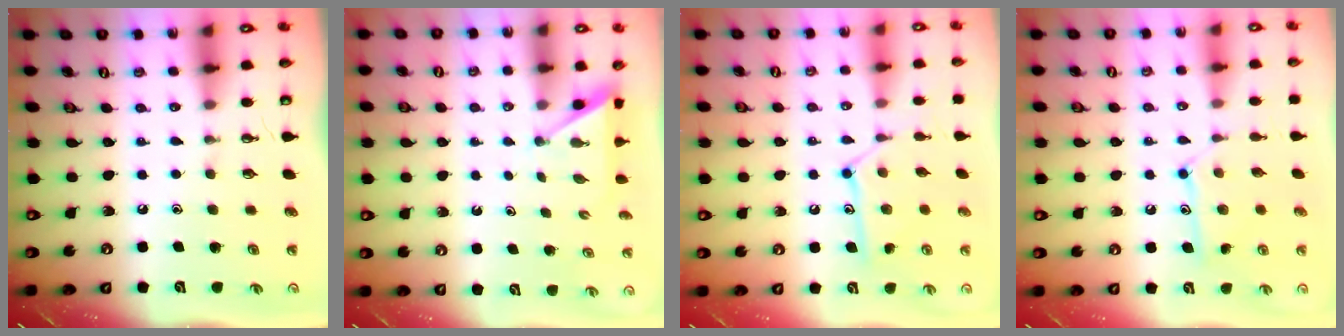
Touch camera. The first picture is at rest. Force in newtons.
{"total": 2.9, "press": 2.9, "slide": 0.2}
{"total": 12.4, "press": 12.4, "slide": 0.0}
{"total": 10.6, "press": 10.6, "slide": 0.0}